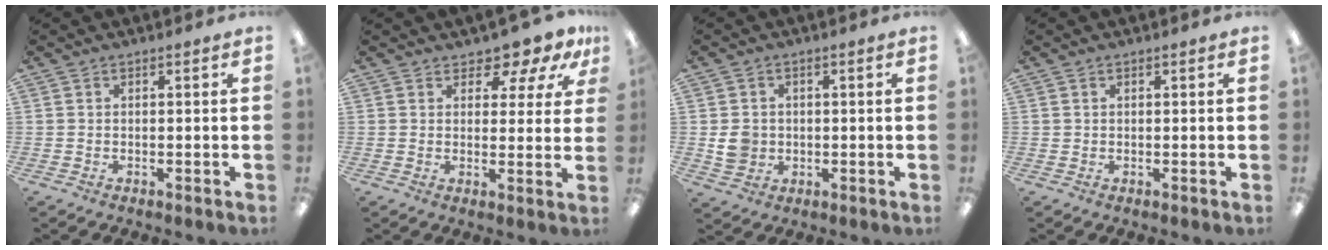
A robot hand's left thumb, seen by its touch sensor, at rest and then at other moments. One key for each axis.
{"total": 6.8, "fx": 5.7, "fy": 2.9, "fz": 2.4, "tx": -0.033, "ty": -0.042, "tz": 0.101}
{"total": 5.0, "fx": 0.0, "fy": 4.7, "fz": 1.8, "tx": -0.019, "ty": 0.005, "tz": 0.001}
{"total": 0.8, "fx": 0.5, "fy": 0.6, "fz": 0.0, "tx": 0.000, "ty": 0.002, "tz": 0.010}